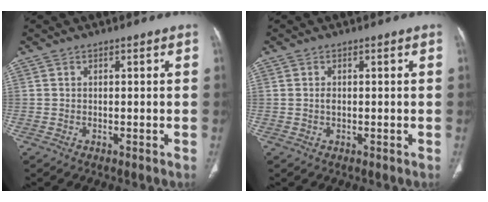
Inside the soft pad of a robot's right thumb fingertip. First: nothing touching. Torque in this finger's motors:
{"motor_torque": [0.98, 0.72, -0.10, 0.00, 0.04]}